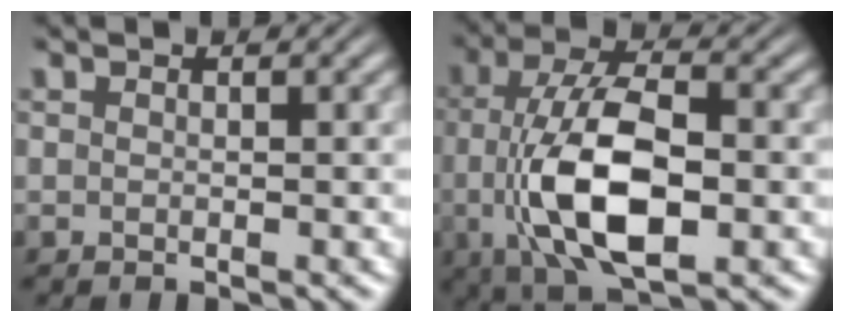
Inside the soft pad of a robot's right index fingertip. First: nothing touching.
{"total": 9.9, "force": [-0.5, 4.8, 8.7], "torque": [-0.168, -0.024, 0.003]}